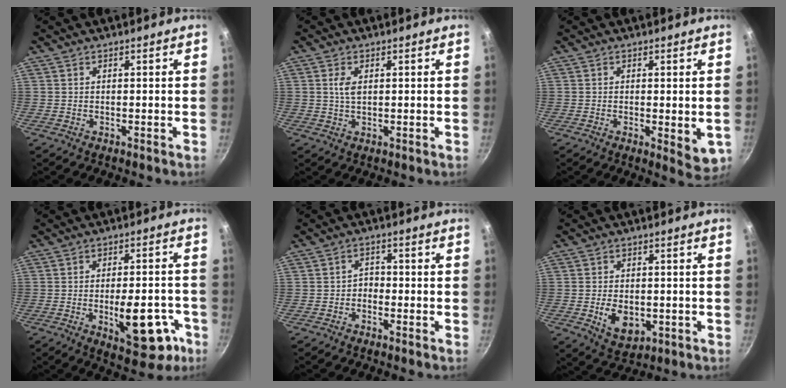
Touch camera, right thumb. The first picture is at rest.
{"total": 2.8, "force": [0.6, 1.5, 2.3], "torque": [-0.043, -0.001, 0.013]}
{"total": 5.2, "force": [-0.5, 2.1, 4.8], "torque": [-0.061, -0.013, -0.005]}
{"total": 13.9, "force": [-4.8, 6.4, 11.4], "torque": [-0.120, 0.024, -0.055]}
{"total": 2.1, "force": [-1.2, 1.4, 0.9], "torque": [-0.002, 0.019, -0.024]}
{"total": 7.4, "force": [-1.5, 5.0, 5.3], "torque": [-0.073, -0.002, -0.013]}